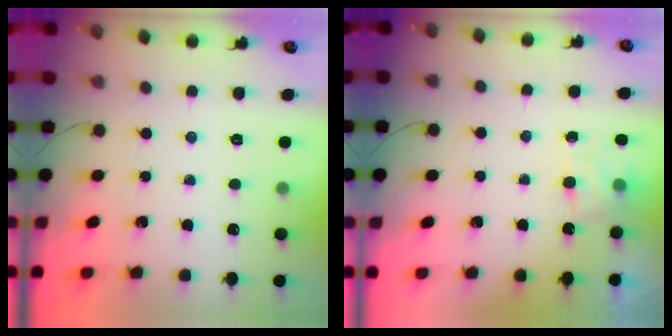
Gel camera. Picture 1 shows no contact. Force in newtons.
{"total": 5.3, "press": 5.2, "slide": 1.1}